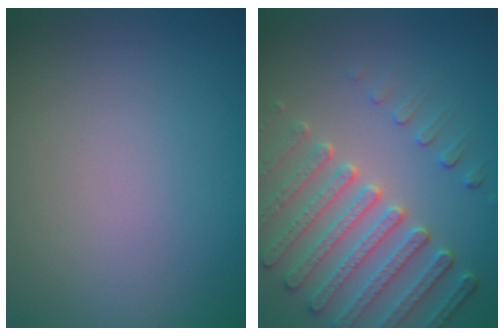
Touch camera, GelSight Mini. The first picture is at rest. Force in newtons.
{"total": 5.2, "press": 4.7, "slide": 2.2}